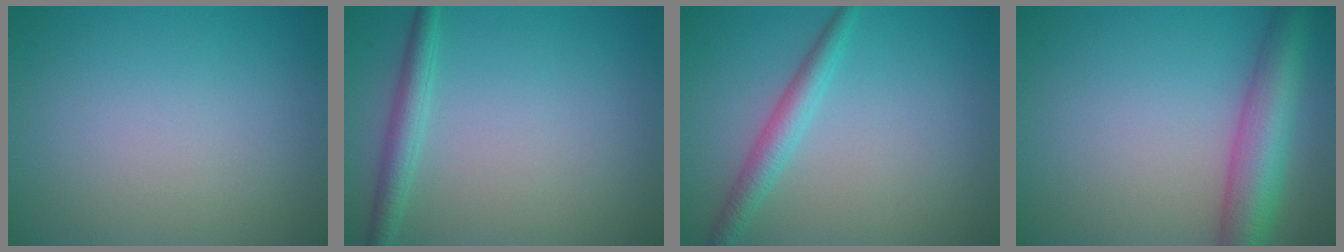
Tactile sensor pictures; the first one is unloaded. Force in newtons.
{"total": 2.3, "press": 2.3, "slide": 0.1}
{"total": 2.5, "press": 2.5, "slide": 0.1}
{"total": 6.7, "press": 6.7, "slide": 0.3}